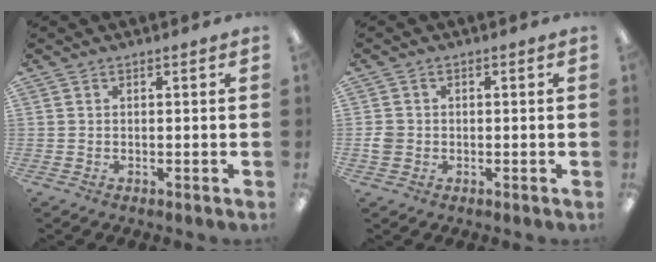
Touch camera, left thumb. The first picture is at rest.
{"total": 2.4, "force": [-0.5, 2.2, 1.0], "torque": [-0.016, 0.003, -0.009]}